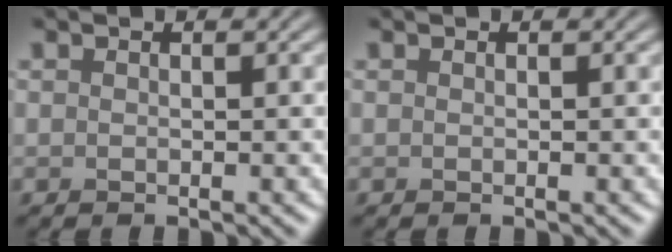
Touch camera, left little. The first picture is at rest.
{"total": 0.0}